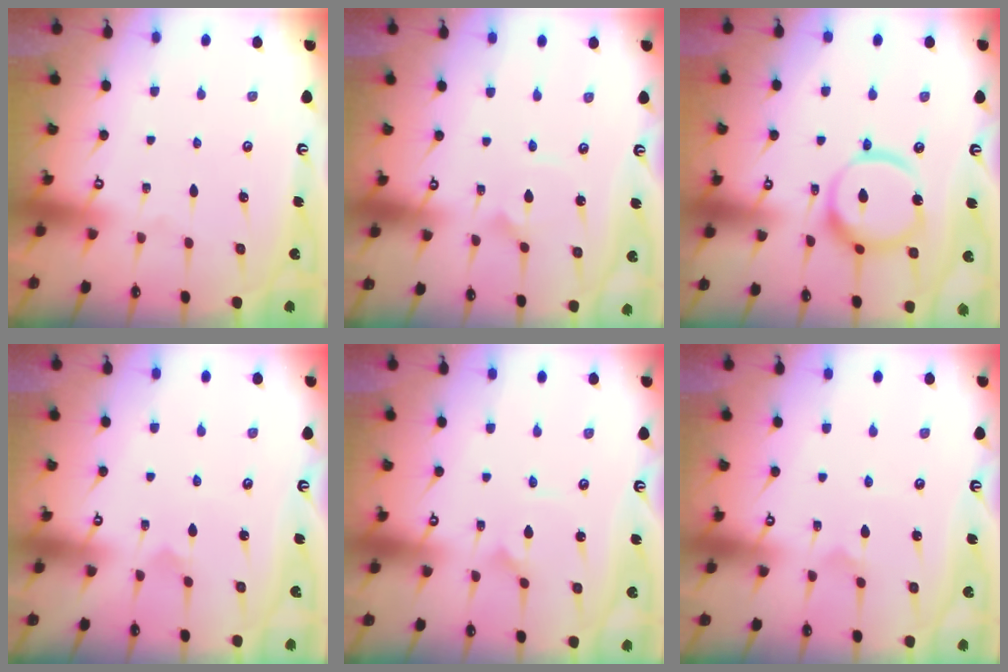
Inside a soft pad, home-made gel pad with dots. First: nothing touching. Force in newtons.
{"total": 2.7, "press": 2.7, "slide": 0.1}
{"total": 13.5, "press": 13.4, "slide": 2.0}
{"total": 3.3, "press": 3.3, "slide": 0.1}
{"total": 1.6, "press": 1.6, "slide": 0.1}
{"total": 2.3, "press": 2.3, "slide": 0.2}